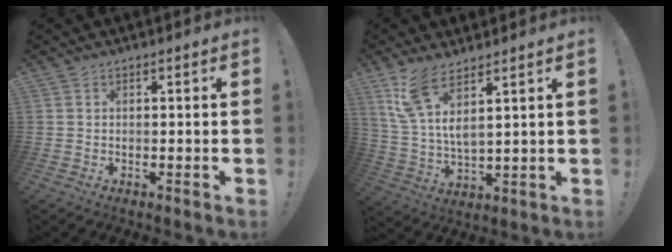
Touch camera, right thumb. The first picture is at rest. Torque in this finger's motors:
{"motor_torque": [1.07, 1.23, 0.15, 0.18, 0.07]}